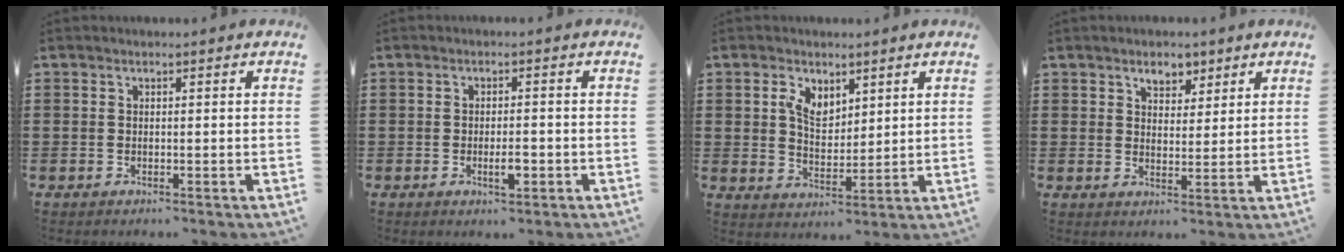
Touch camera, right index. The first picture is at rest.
{"total": 3.0, "force": [-1.0, 1.0, 2.7], "torque": [-0.046, 0.002, -0.017]}
{"total": 4.4, "force": [2.3, 2.8, 2.6], "torque": [-0.053, 0.006, 0.040]}
{"total": 3.7, "force": [2.7, 2.2, 1.3], "torque": [-0.028, 0.007, 0.047]}